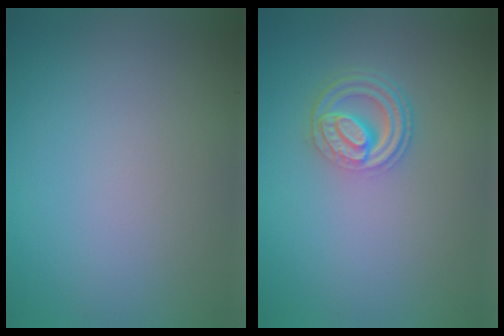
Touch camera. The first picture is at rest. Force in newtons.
{"total": 4.3, "press": 3.3, "slide": 2.8}